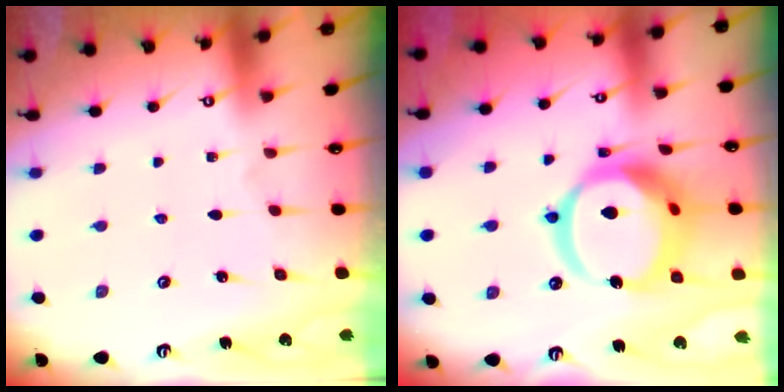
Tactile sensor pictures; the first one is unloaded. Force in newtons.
{"total": 19.7, "press": 19.6, "slide": 2.3}